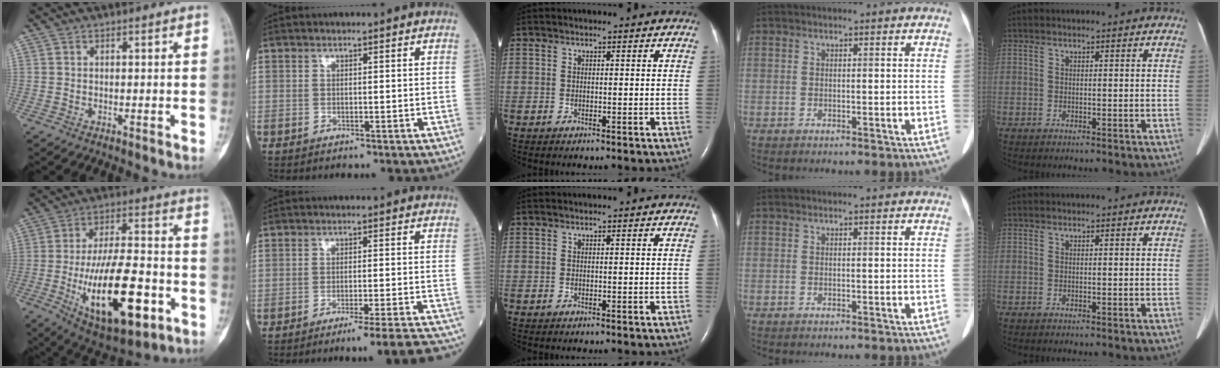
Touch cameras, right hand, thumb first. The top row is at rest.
{"thumb": {"total": 23.0, "force": [-7.0, 9.7, 19.7], "torque": [-0.322, 0.022, -0.098]}, "index": {"total": 10.8, "force": [-9.9, -0.7, 4.3], "torque": [-0.026, 0.001, -0.133]}}